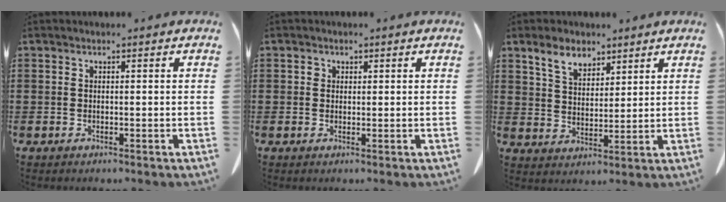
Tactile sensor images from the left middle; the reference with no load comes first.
{"total": 1.0, "force": [0.5, 0.8, 0.2], "torque": [-0.008, 0.001, 0.012]}
{"total": 5.8, "force": [4.3, 3.0, 2.4], "torque": [-0.063, 0.005, 0.080]}